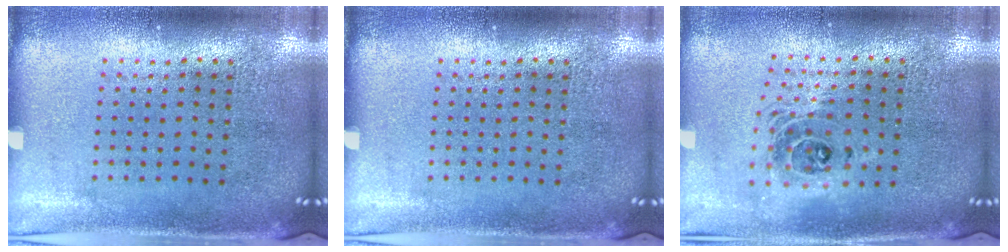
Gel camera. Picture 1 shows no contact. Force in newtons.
{"total": 0.0}
{"total": 1.7, "press": 1.4, "slide": 1.0}